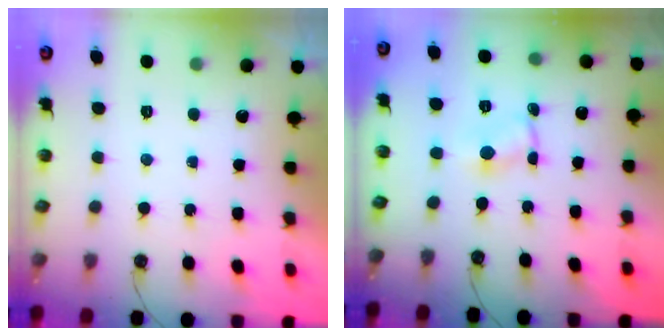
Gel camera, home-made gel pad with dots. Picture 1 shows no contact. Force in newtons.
{"total": 0.9, "press": 0.9, "slide": 0.1}